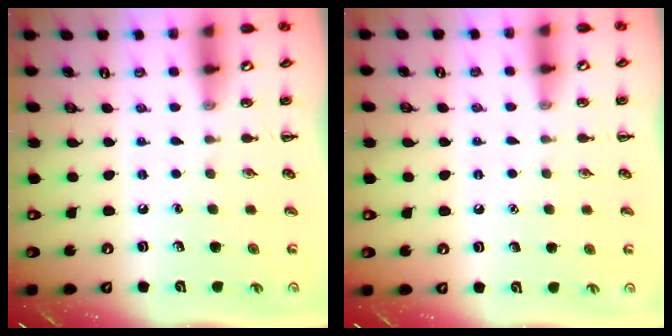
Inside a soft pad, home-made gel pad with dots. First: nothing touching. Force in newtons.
{"total": 1.5, "press": 1.4, "slide": 0.1}